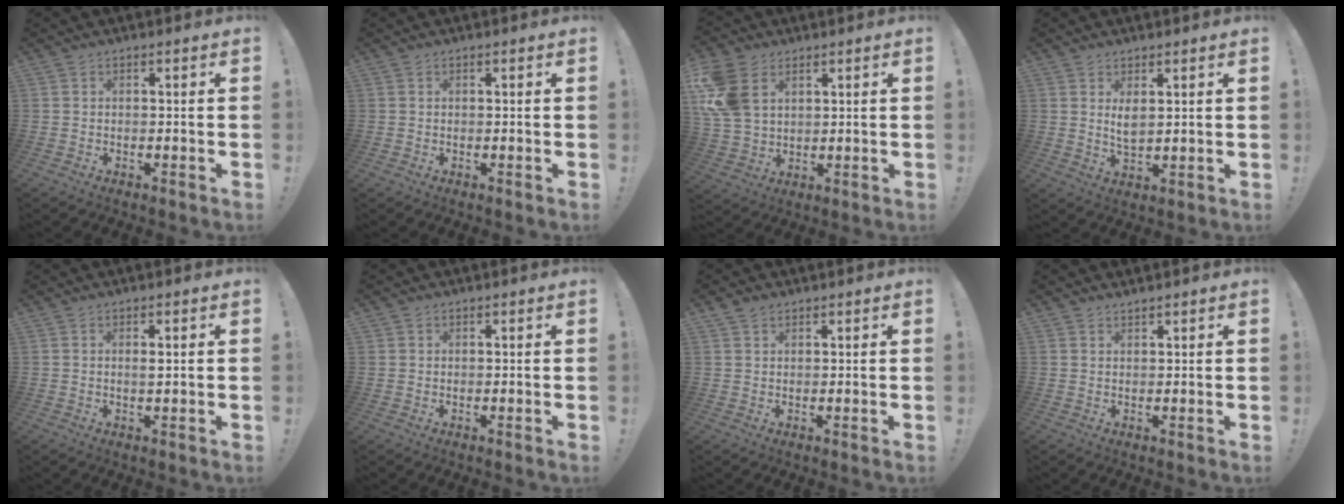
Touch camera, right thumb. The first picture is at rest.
{"total": 0.9, "force": [0.4, 0.8, -0.3], "torque": [0.013, -0.001, 0.005]}
{"total": 13.4, "force": [4.9, 9.5, 8.0], "torque": [-0.179, -0.014, 0.100]}
{"total": 4.2, "force": [2.2, 2.2, 2.8], "torque": [-0.037, -0.015, 0.037]}
{"total": 1.5, "force": [0.3, 0.3, 1.5], "torque": [-0.017, -0.005, 0.002]}
{"total": 0.9, "force": [0.5, 0.7, 0.0], "torque": [0.005, -0.001, 0.009]}
{"total": 1.8, "force": [1.3, 1.0, 0.6], "torque": [-0.014, -0.003, 0.025]}
{"total": 1.4, "force": [1.4, 0.2, -0.1], "torque": [0.010, -0.008, 0.026]}